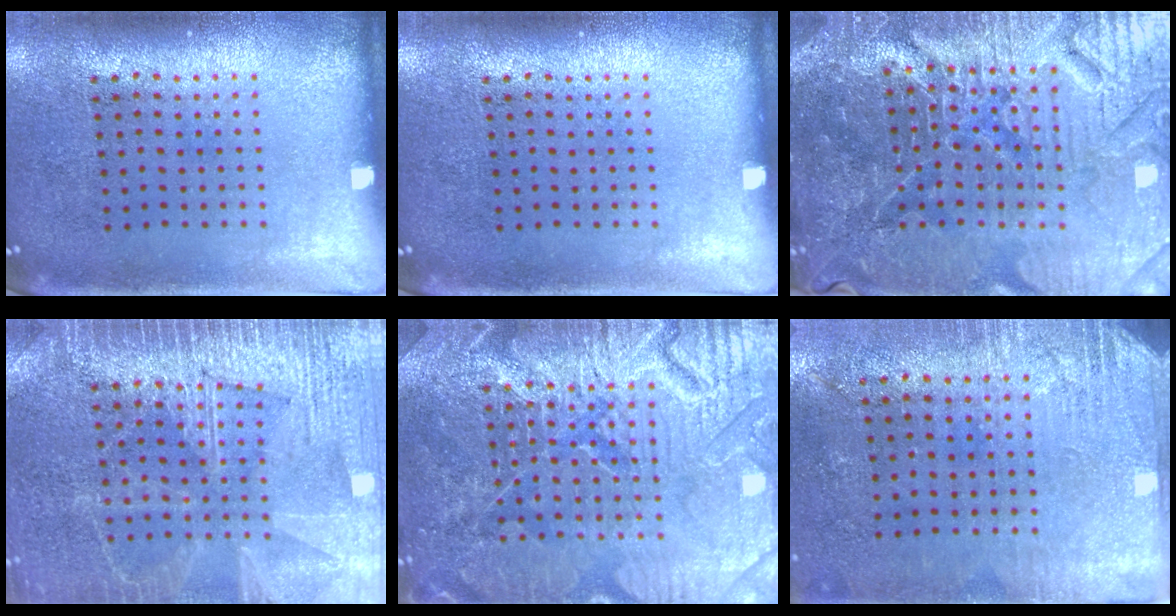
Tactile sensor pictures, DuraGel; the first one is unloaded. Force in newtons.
{"total": 0.0}
{"total": 6.1, "press": 5.6, "slide": 2.4}
{"total": 5.6, "press": 5.5, "slide": 0.7}
{"total": 7.8, "press": 7.7, "slide": 1.0}
{"total": 2.8, "press": 2.5, "slide": 1.4}